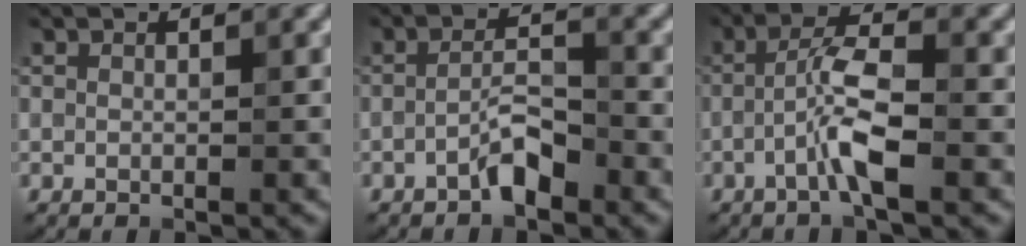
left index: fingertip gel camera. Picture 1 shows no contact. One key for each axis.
{"total": 2.5, "fx": -1.7, "fy": 0.6, "fz": 1.7, "tx": -0.031, "ty": 0.010, "tz": -0.035}
{"total": 4.0, "fx": -1.4, "fy": 0.6, "fz": 3.7, "tx": -0.076, "ty": 0.011, "tz": -0.034}